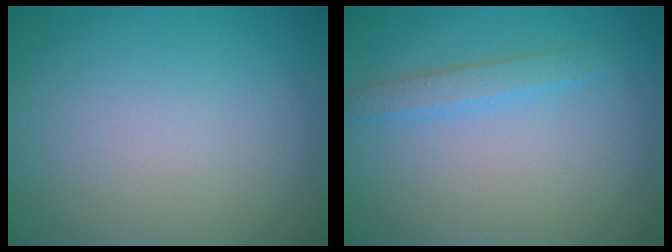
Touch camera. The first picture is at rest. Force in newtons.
{"total": 1.7, "press": 1.7, "slide": 0.0}